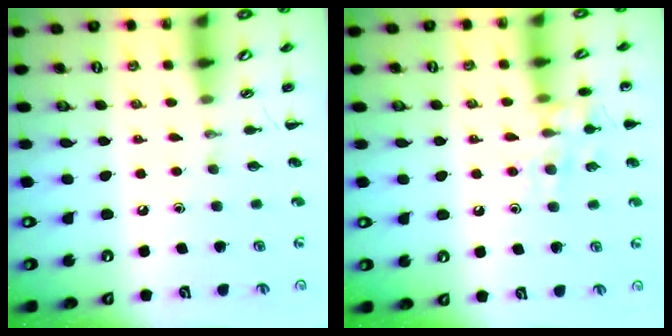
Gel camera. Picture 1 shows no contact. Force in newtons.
{"total": 10.8, "press": 10.7, "slide": 1.4}